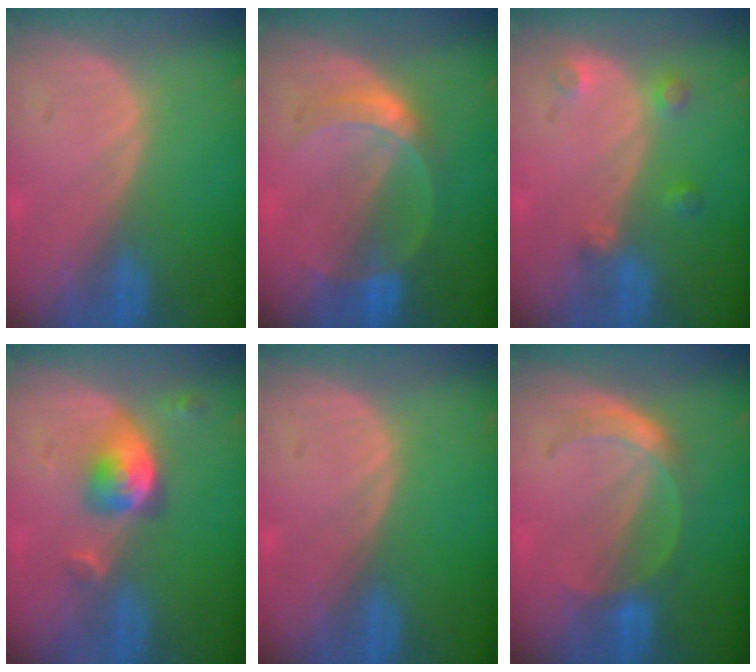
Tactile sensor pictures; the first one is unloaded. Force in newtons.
{"total": 5.0, "press": 4.9, "slide": 0.2}
{"total": 3.0, "press": 2.8, "slide": 1.1}
{"total": 5.2, "press": 4.7, "slide": 2.2}
{"total": 0.0}
{"total": 4.5, "press": 4.4, "slide": 0.9}